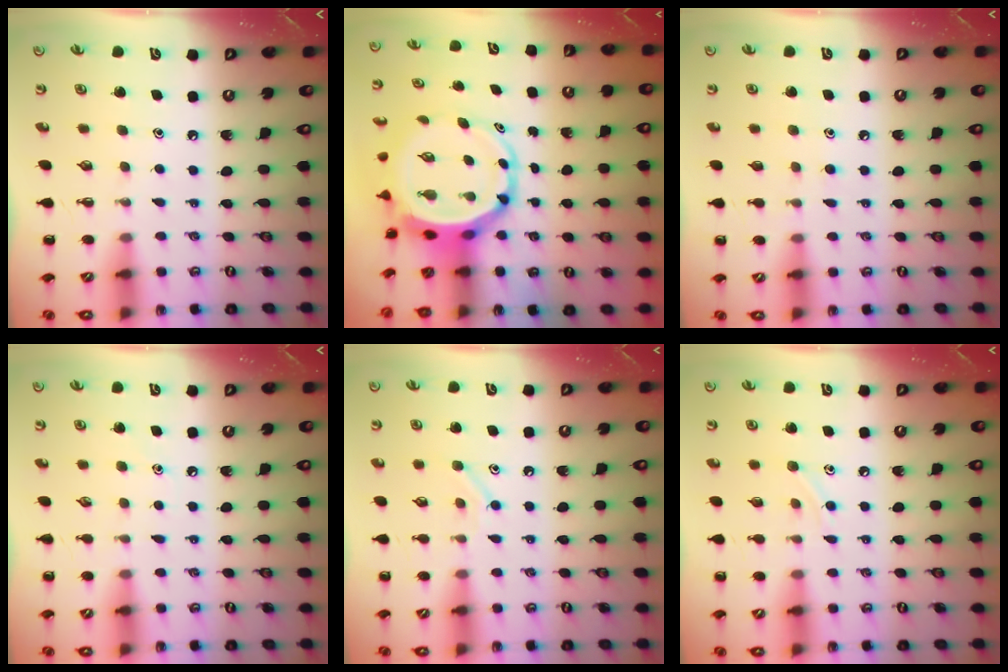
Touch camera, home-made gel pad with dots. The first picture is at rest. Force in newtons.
{"total": 7.2, "press": 6.9, "slide": 2.2}
{"total": 4.3, "press": 3.9, "slide": 1.8}
{"total": 4.7, "press": 4.4, "slide": 1.7}
{"total": 7.9, "press": 7.8, "slide": 1.4}
{"total": 4.8, "press": 4.6, "slide": 1.3}